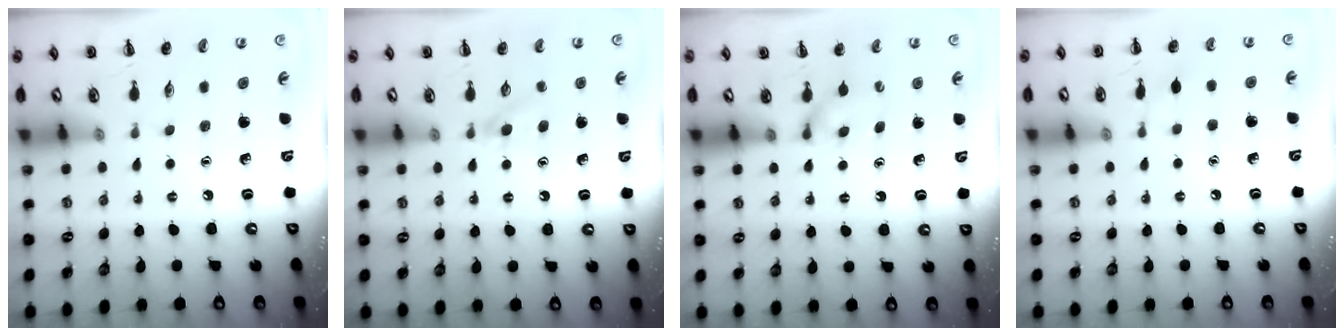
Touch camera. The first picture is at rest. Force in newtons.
{"total": 3.9, "press": 3.6, "slide": 1.3}
{"total": 6.3, "press": 6.1, "slide": 1.5}
{"total": 3.9, "press": 3.6, "slide": 1.5}